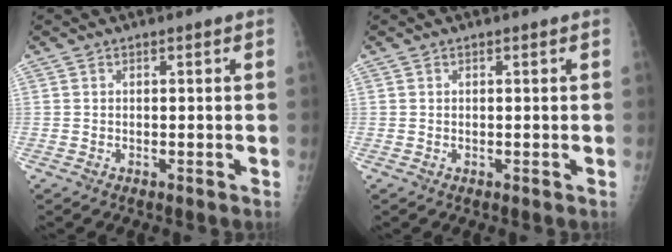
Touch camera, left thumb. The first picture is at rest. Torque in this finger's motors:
{"motor_torque": [-0.12, 0.17, 0.03, 0.00, 0.00]}